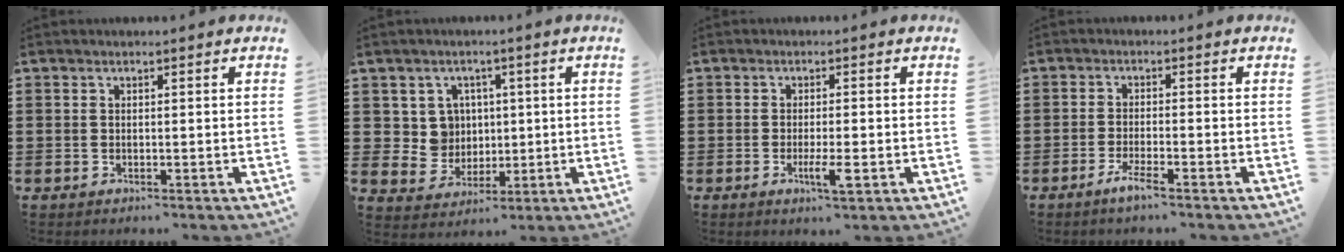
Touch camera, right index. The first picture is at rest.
{"total": 6.0, "force": [1.6, 5.4, 1.8], "torque": [-0.054, 0.013, 0.030]}
{"total": 3.8, "force": [-1.4, 0.5, 3.5], "torque": [-0.071, -0.010, -0.028]}
{"total": 2.8, "force": [-1.9, -0.1, 2.0], "torque": [-0.040, -0.005, -0.036]}